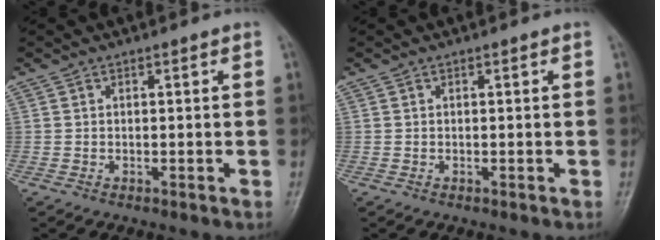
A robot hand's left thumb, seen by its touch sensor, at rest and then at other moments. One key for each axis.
{"total": 0.0}